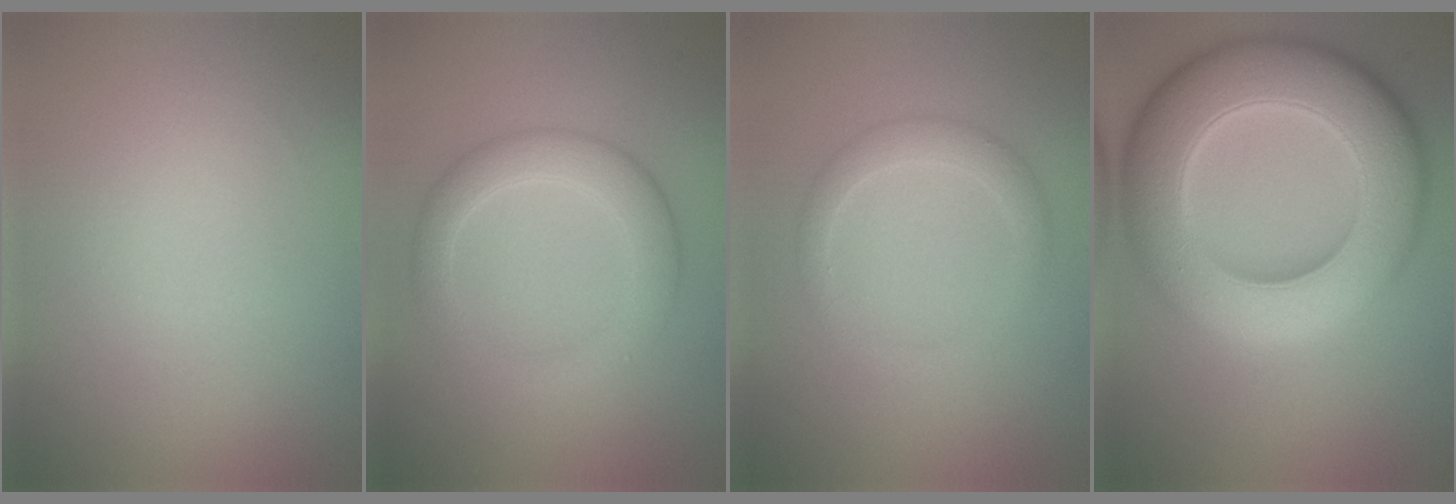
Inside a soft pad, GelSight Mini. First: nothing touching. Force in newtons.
{"total": 3.9, "press": 3.9, "slide": 0.3}
{"total": 2.2, "press": 2.2, "slide": 0.2}
{"total": 13.2, "press": 13.1, "slide": 2.1}